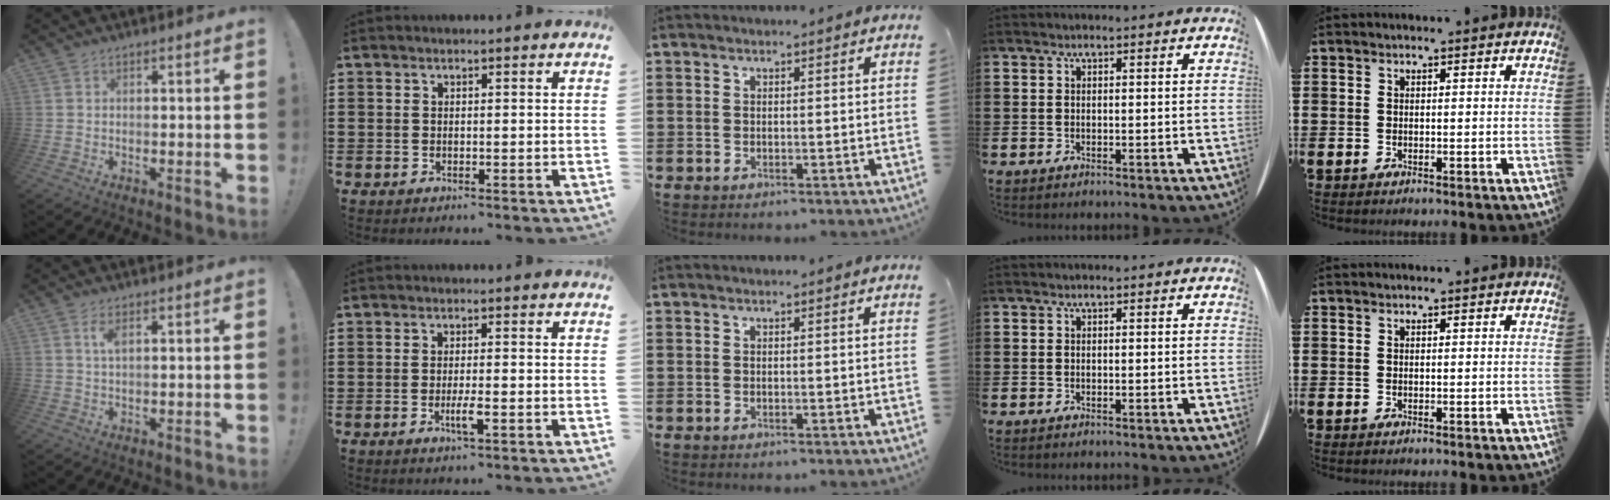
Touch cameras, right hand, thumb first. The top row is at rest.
{"thumb": {"total": 2.6, "force": [1.2, 0.6, 2.3], "torque": [-0.032, -0.004, 0.016]}, "index": {"total": 3.1, "force": [-1.2, 0.3, 2.8], "torque": [-0.055, -0.005, -0.023]}}